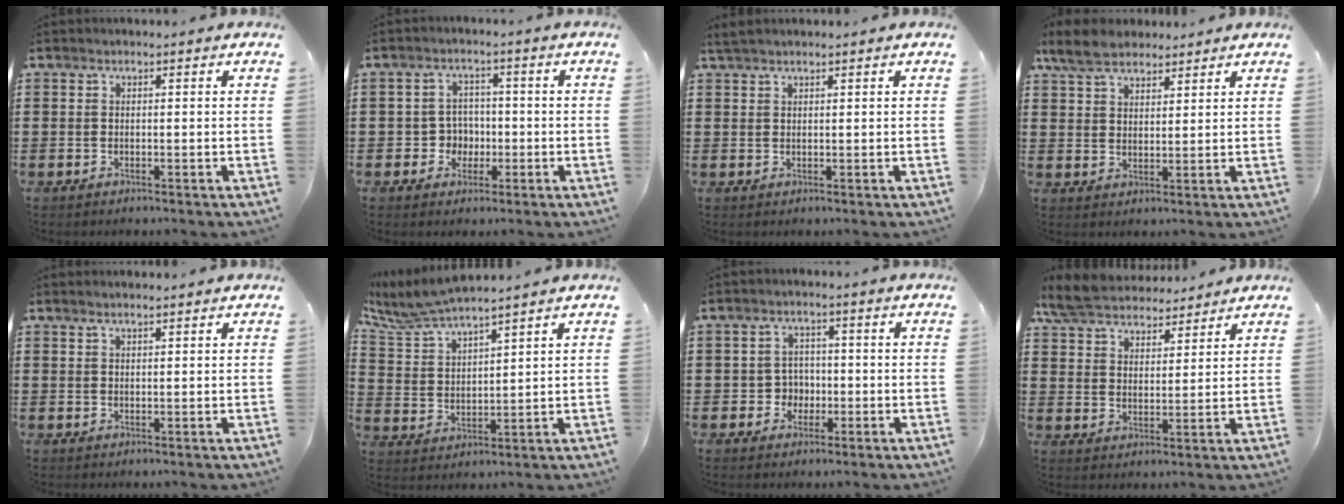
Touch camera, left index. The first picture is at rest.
{"total": 3.9, "force": [-0.8, 3.6, 1.0], "torque": [-0.033, 0.007, -0.019]}
{"total": 1.4, "force": [1.3, 0.2, 0.5], "torque": [-0.013, 0.000, 0.025]}
{"total": 6.3, "force": [5.1, 2.6, 2.5], "torque": [-0.067, -0.002, 0.096]}
{"total": 1.4, "force": [1.3, 0.0, 0.7], "torque": [-0.013, 0.002, 0.023]}
{"total": 6.6, "force": [6.2, 0.3, 2.2], "torque": [-0.071, -0.031, 0.110]}
{"total": 3.3, "force": [-0.8, 3.0, 1.1], "torque": [-0.031, 0.004, -0.019]}
{"total": 6.9, "force": [6.4, 2.0, 1.8], "torque": [-0.064, -0.019, 0.117]}